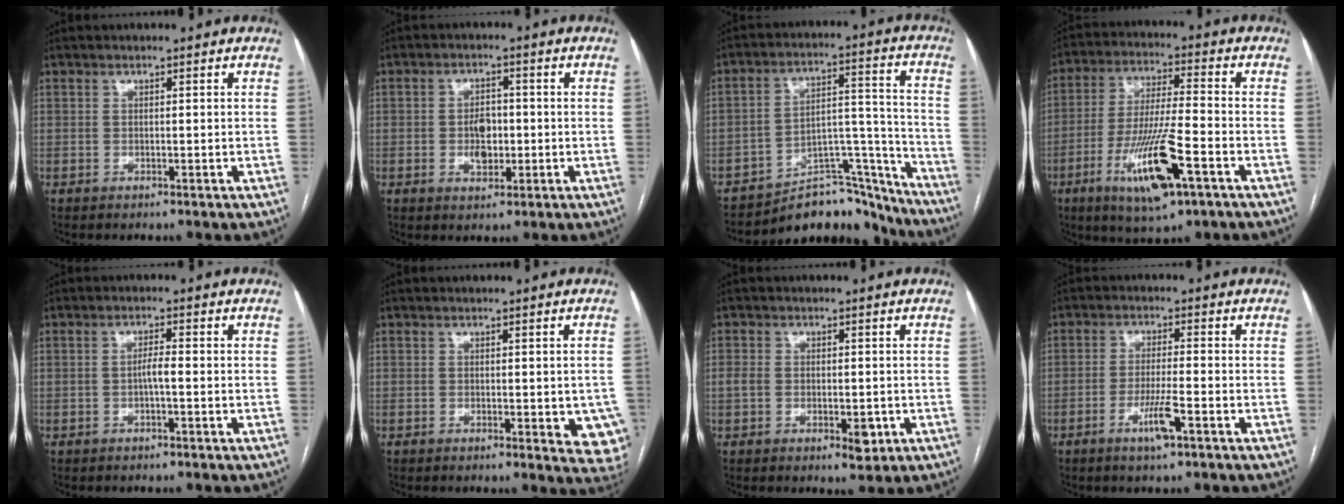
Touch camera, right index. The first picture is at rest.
{"total": 4.3, "force": [-0.6, 2.7, 3.3], "torque": [-0.054, 0.004, -0.007]}
{"total": 14.5, "force": [-13.8, 4.3, 1.6], "torque": [0.004, 0.076, -0.203]}
{"total": 13.8, "force": [-6.1, 1.8, 12.3], "torque": [-0.238, -0.020, -0.105]}
{"total": 2.1, "force": [-0.5, 0.2, 2.0], "torque": [-0.034, 0.004, -0.009]}
{"total": 7.0, "force": [-1.4, 2.6, 6.3], "torque": [-0.054, -0.009, -0.015]}
{"total": 4.8, "force": [-1.2, 2.7, 3.7], "torque": [-0.062, 0.002, -0.011]}
{"total": 5.0, "force": [-2.5, 0.1, 4.3], "torque": [-0.083, -0.008, -0.048]}